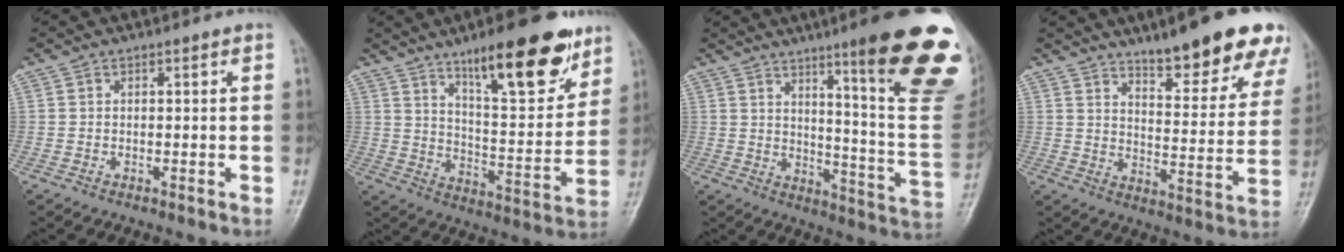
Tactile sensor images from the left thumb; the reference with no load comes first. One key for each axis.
{"total": 18.9, "fx": 12.1, "fy": 5.5, "fz": 13.5, "tx": -0.160, "ty": -0.067, "tz": 0.194}
{"total": 24.7, "fx": 13.2, "fy": 3.1, "fz": 20.7, "tx": -0.218, "ty": -0.065, "tz": 0.182}
{"total": 17.9, "fx": 12.8, "fy": 4.6, "fz": 11.7, "tx": -0.114, "ty": -0.076, "tz": 0.180}